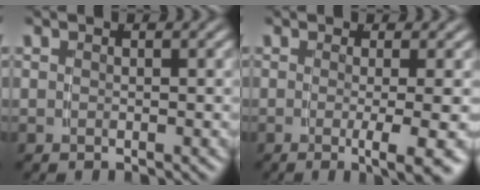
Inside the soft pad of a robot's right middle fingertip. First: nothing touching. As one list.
[{"total": 4.8, "force": [-2.8, -0.3, 3.8], "torque": [-0.046, -0.016, -0.038]}]